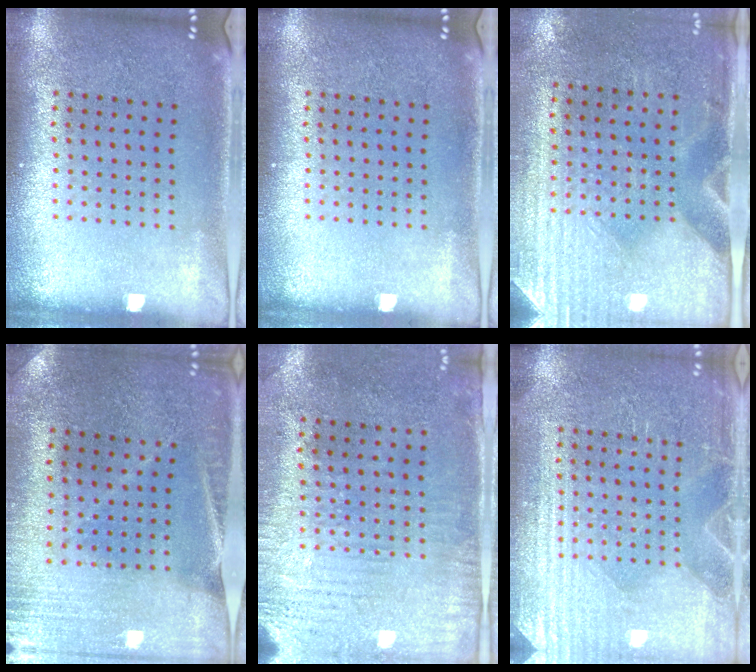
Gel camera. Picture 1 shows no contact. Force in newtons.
{"total": 0.0}
{"total": 3.0, "press": 2.6, "slide": 1.6}
{"total": 0.5, "press": 0.5, "slide": 0.0}
{"total": 3.0, "press": 2.4, "slide": 1.8}
{"total": 4.2, "press": 4.1, "slide": 0.6}